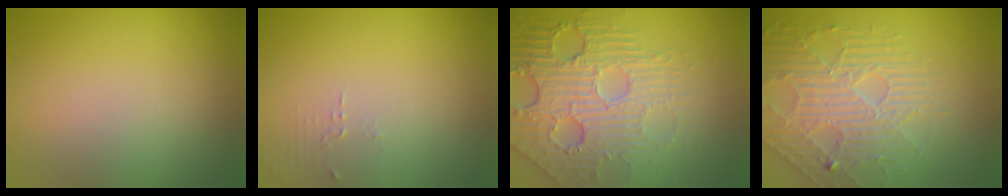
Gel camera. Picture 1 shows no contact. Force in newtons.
{"total": 0.9, "press": 0.9, "slide": 0.3}
{"total": 7.1, "press": 5.4, "slide": 4.7}
{"total": 4.1, "press": 4.0, "slide": 1.0}